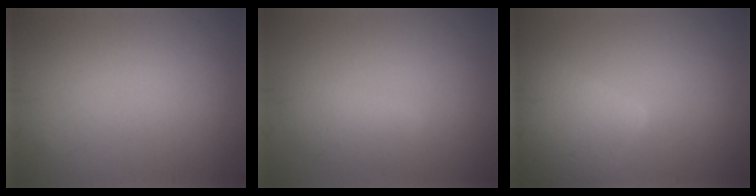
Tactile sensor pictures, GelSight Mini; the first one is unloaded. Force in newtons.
{"total": 2.1, "press": 2.1, "slide": 0.2}
{"total": 7.8, "press": 7.8, "slide": 0.5}